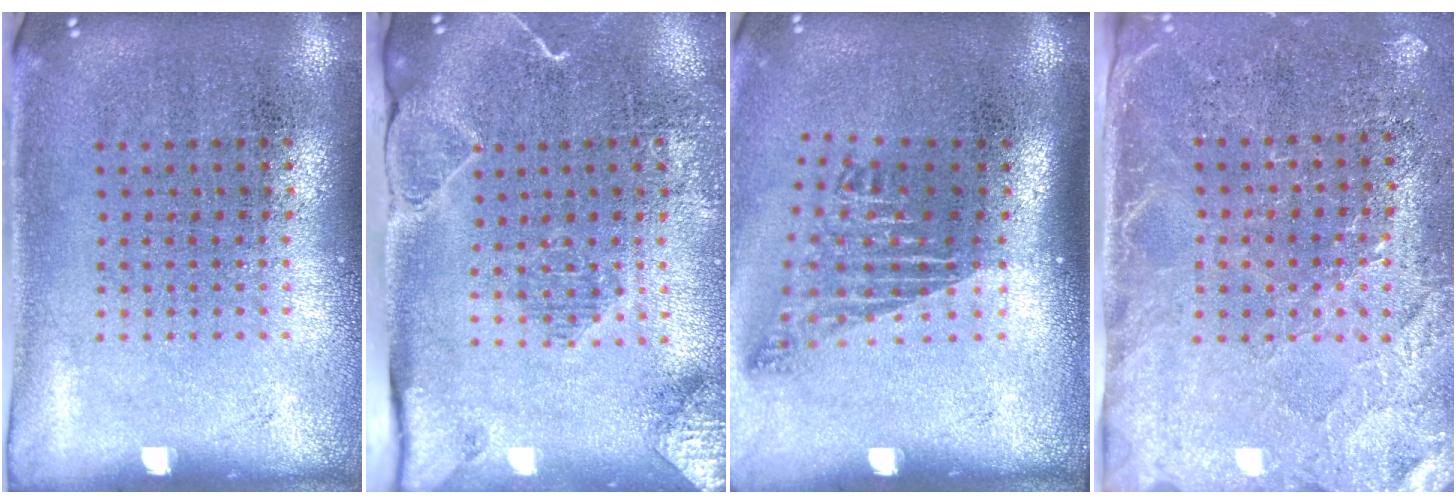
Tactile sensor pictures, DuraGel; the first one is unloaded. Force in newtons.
{"total": 2.0, "press": 2.0, "slide": 0.2}
{"total": 1.8, "press": 1.1, "slide": 1.4}
{"total": 2.9, "press": 2.7, "slide": 1.1}